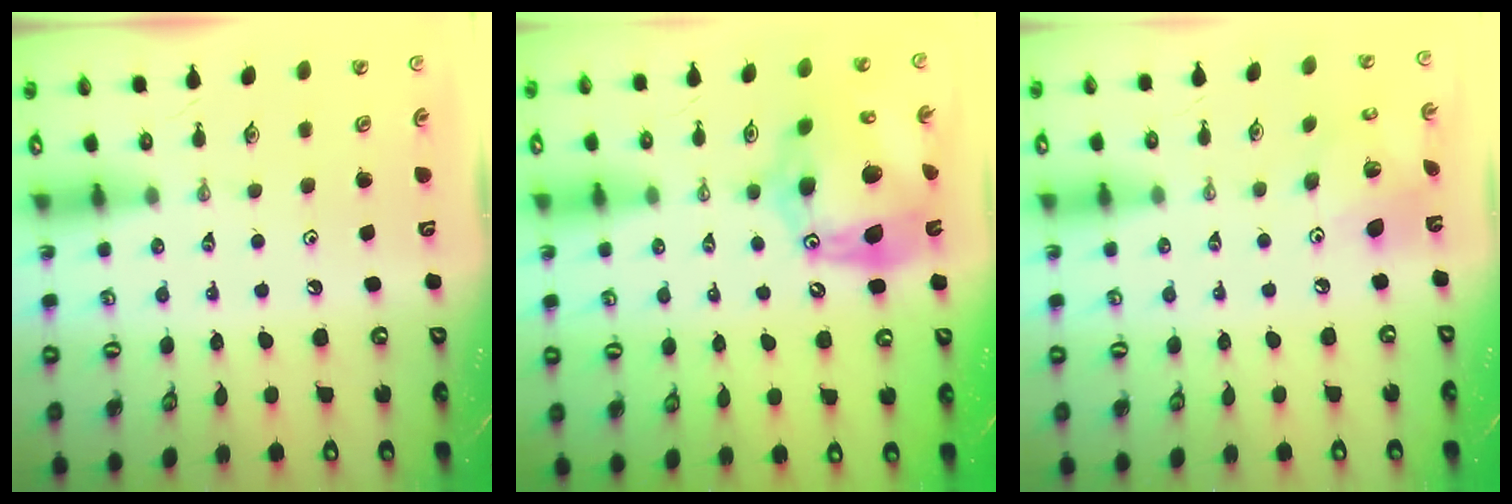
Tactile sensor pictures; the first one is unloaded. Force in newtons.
{"total": 19.3, "press": 19.2, "slide": 1.9}
{"total": 10.5, "press": 10.5, "slide": 0.5}